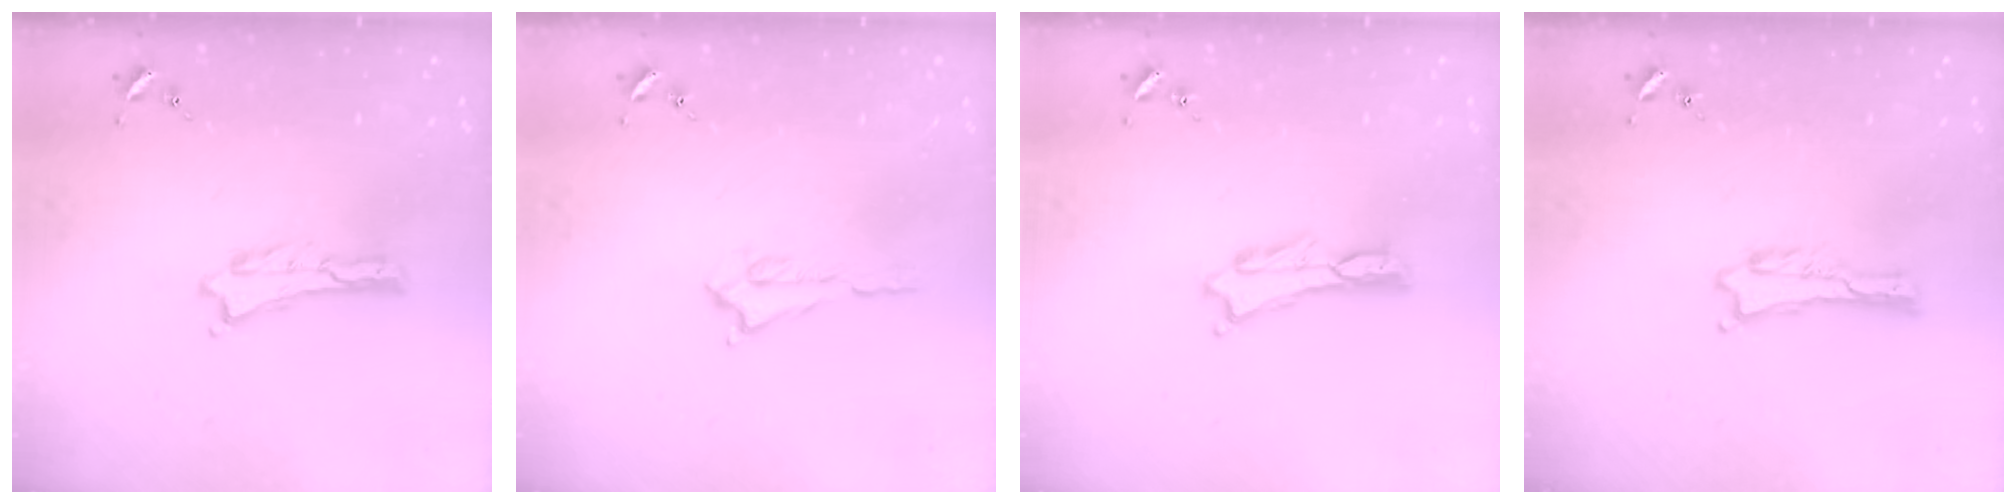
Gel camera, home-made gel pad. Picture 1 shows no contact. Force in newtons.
{"total": 0.7, "press": 0.7, "slide": 0.2}
{"total": 0.0}
{"total": 0.0}